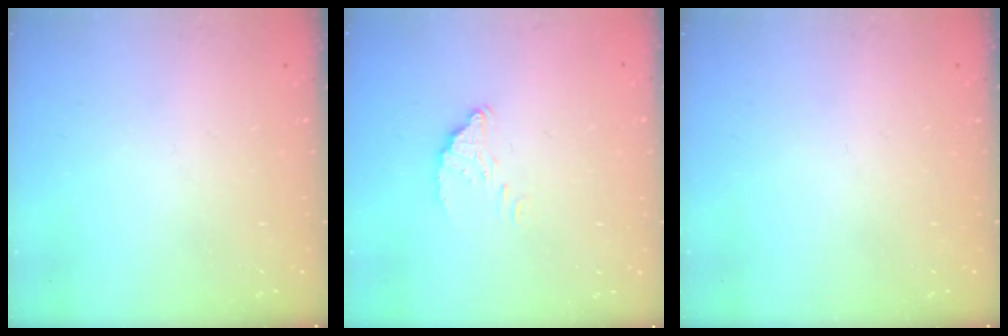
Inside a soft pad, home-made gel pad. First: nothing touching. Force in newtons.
{"total": 3.4, "press": 3.4, "slide": 0.1}
{"total": 0.0}